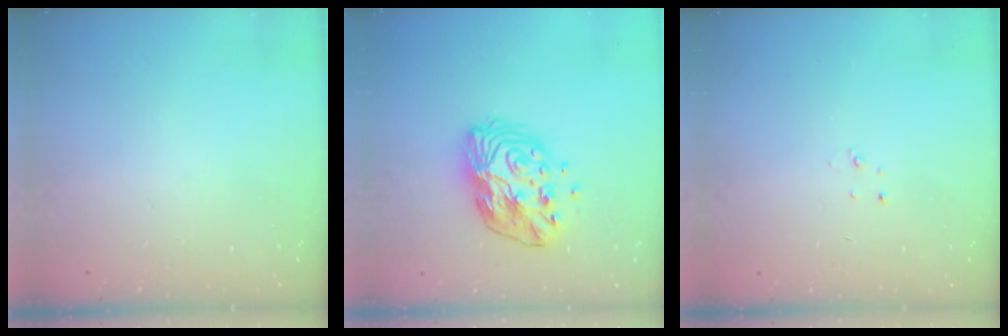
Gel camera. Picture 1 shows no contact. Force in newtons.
{"total": 13.5, "press": 13.5, "slide": 1.0}
{"total": 2.3, "press": 2.3, "slide": 0.3}